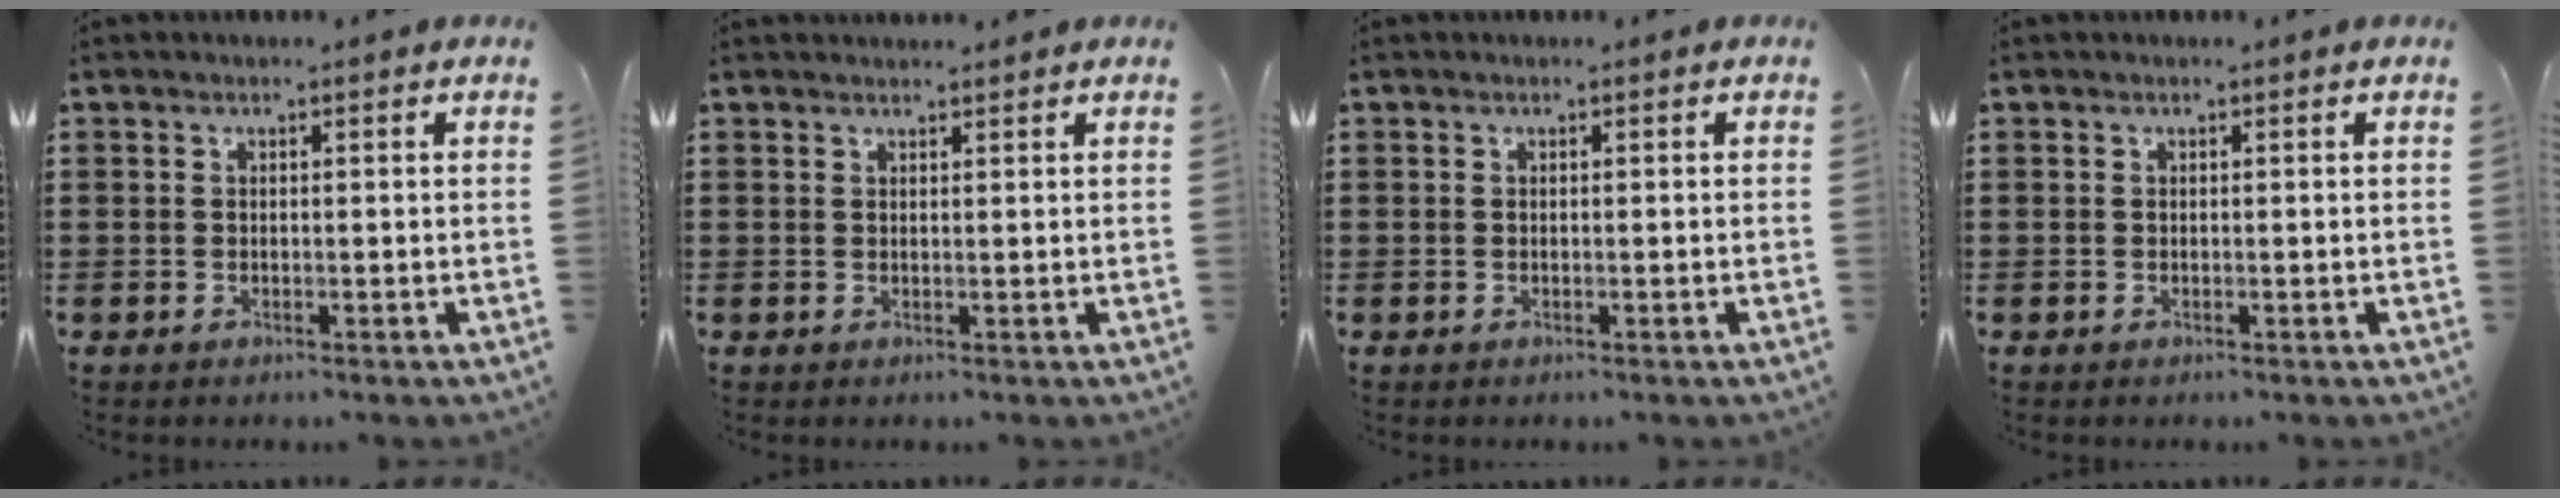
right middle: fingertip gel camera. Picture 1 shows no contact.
{"total": 1.1, "force": [1.1, -0.2, 0.0], "torque": [-0.002, -0.001, 0.022]}
{"total": 0.0}
{"total": 0.0}